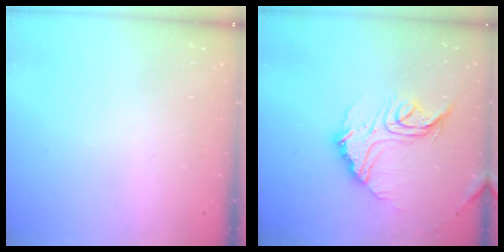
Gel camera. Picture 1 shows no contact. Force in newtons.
{"total": 16.1, "press": 16.0, "slide": 1.5}